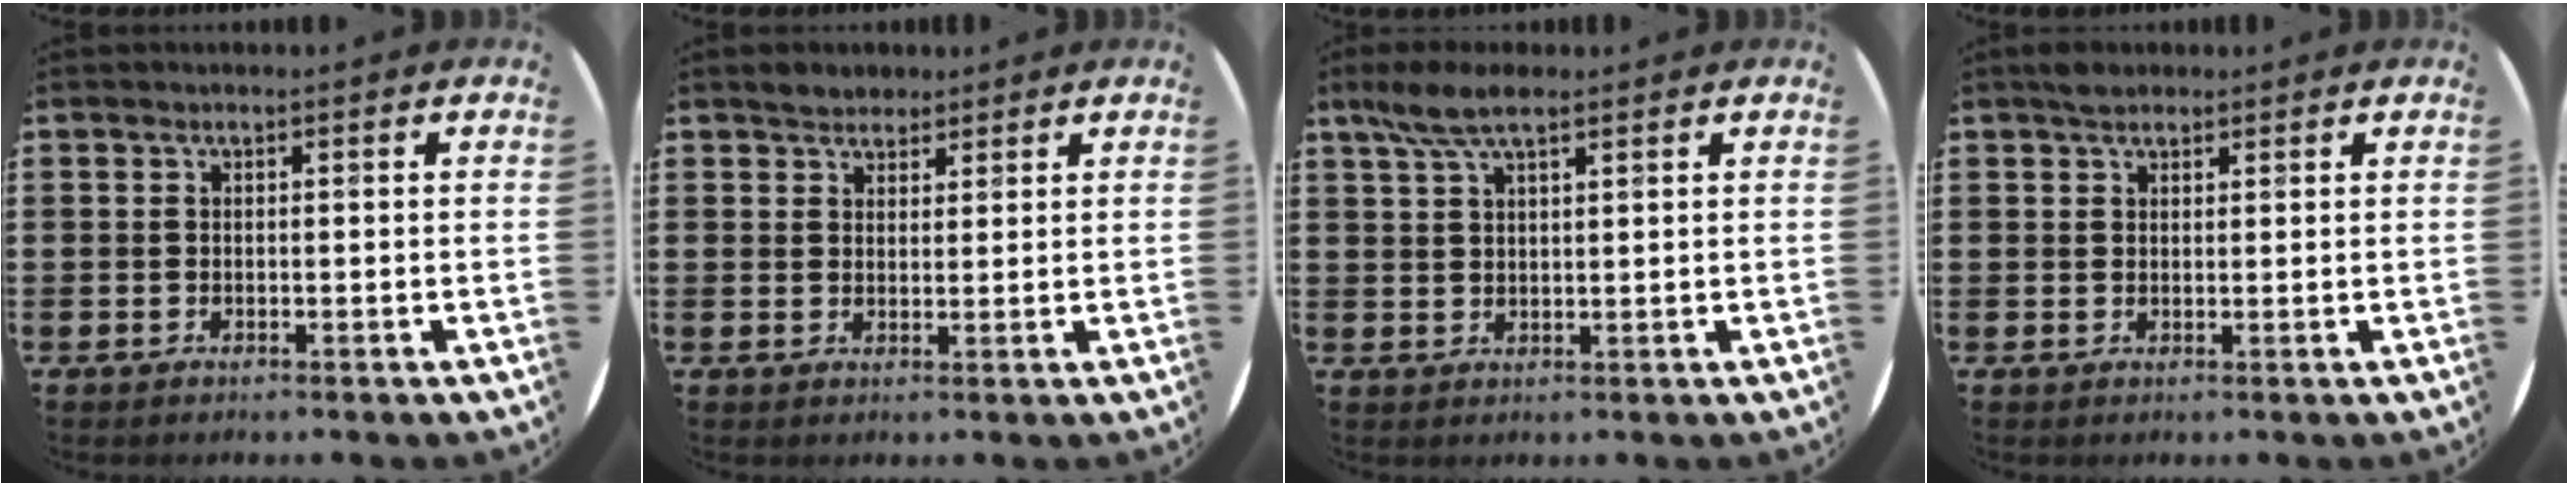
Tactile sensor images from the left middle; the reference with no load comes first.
{"total": 2.4, "force": [2.2, 0.9, 0.0], "torque": [0.004, 0.002, 0.042]}
{"total": 5.3, "force": [3.8, 1.4, 3.4], "torque": [-0.075, 0.002, 0.069]}
{"total": 1.7, "force": [1.6, 0.7, 0.3], "torque": [-0.002, 0.000, 0.029]}